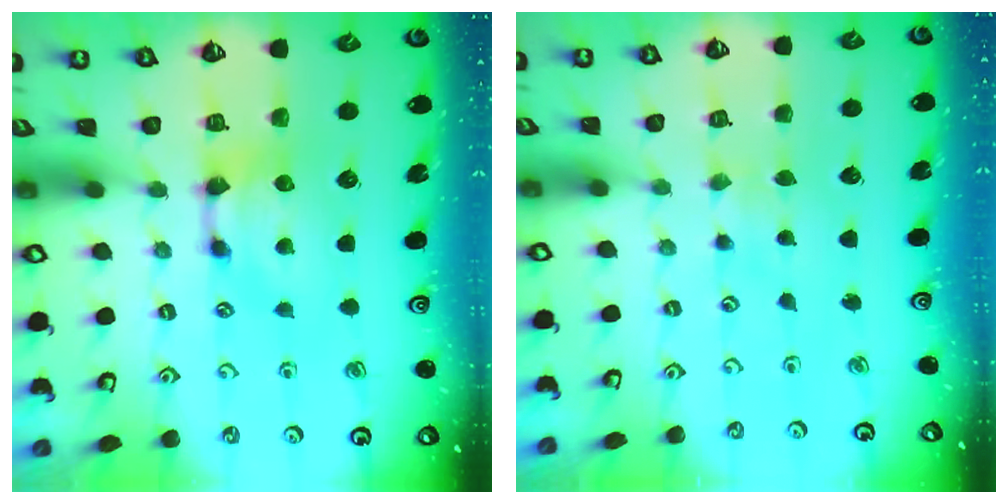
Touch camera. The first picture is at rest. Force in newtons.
{"total": 2.6, "press": 2.6, "slide": 0.0}